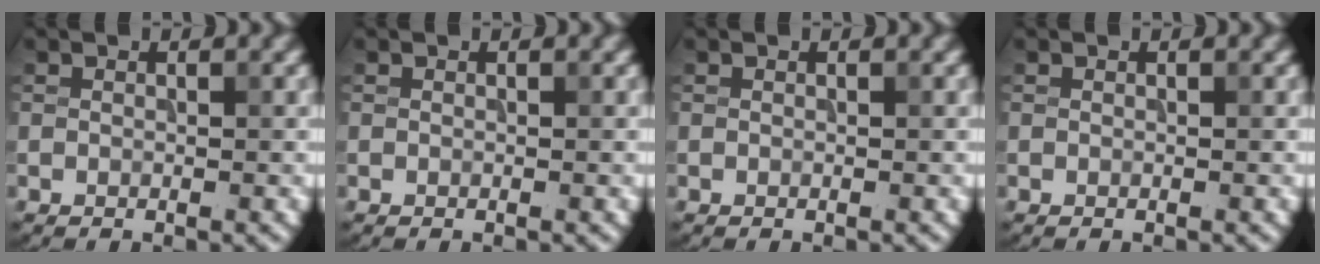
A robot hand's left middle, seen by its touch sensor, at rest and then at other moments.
{"total": 0.0}
{"total": 0.0}
{"total": 0.0}